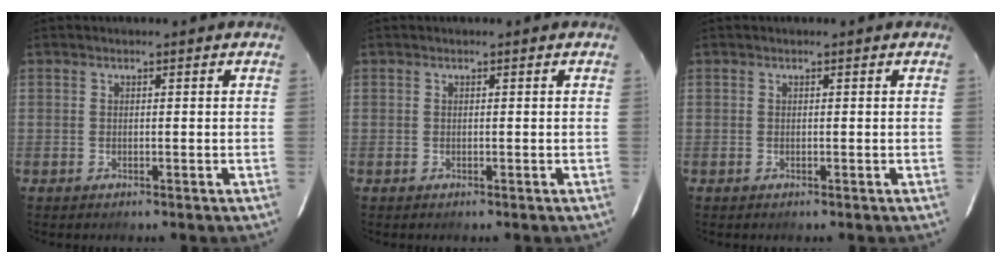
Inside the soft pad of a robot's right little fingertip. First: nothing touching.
{"total": 0.0}
{"total": 0.0}